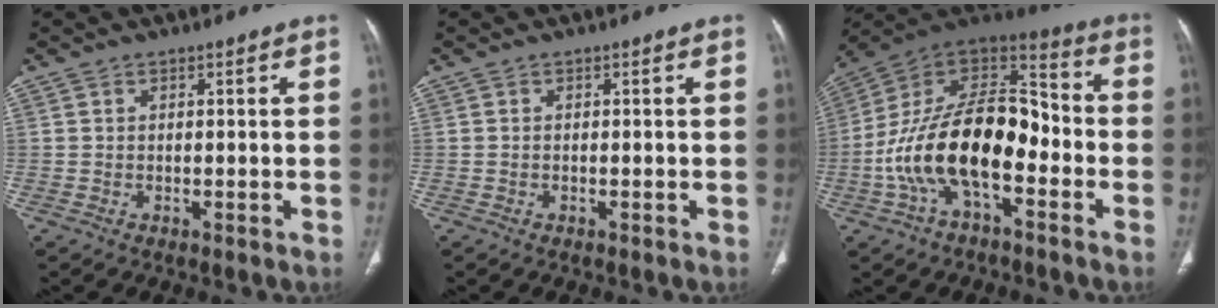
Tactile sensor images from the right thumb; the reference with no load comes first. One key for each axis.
{"total": 0.0}
{"total": 21.4, "fx": -5.4, "fy": 11.0, "fz": 17.6, "tx": -0.297, "ty": 0.066, "tz": -0.098}